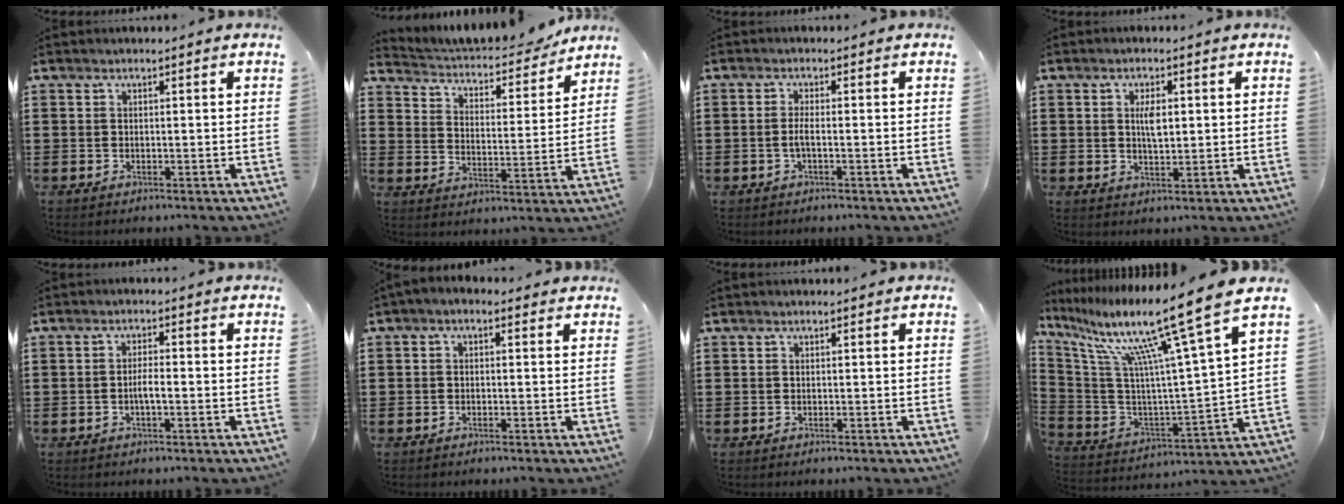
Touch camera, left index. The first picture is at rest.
{"total": 4.9, "force": [4.6, 1.0, 1.1], "torque": [-0.047, -0.031, 0.076]}
{"total": 1.9, "force": [-0.7, 0.2, 1.8], "torque": [-0.049, -0.006, -0.018]}
{"total": 3.4, "force": [0.8, 1.4, 3.0], "torque": [-0.047, 0.001, 0.007]}
{"total": 2.4, "force": [-0.6, 0.5, 2.2], "torque": [-0.049, -0.001, -0.013]}
{"total": 1.0, "force": [-0.4, 0.6, 0.8], "torque": [-0.015, 0.002, -0.009]}
{"total": 0.0}
{"total": 15.8, "force": [11.1, 0.4, 11.3], "torque": [-0.231, -0.068, 0.168]}